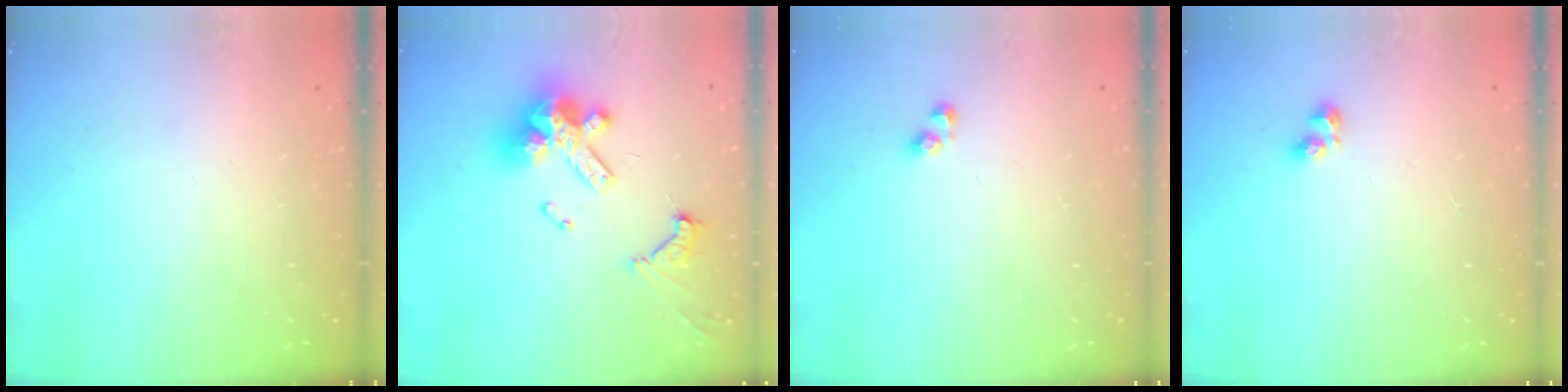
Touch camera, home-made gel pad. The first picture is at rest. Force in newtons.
{"total": 15.5, "press": 15.4, "slide": 1.8}
{"total": 3.6, "press": 3.6, "slide": 0.3}
{"total": 4.0, "press": 3.8, "slide": 1.3}